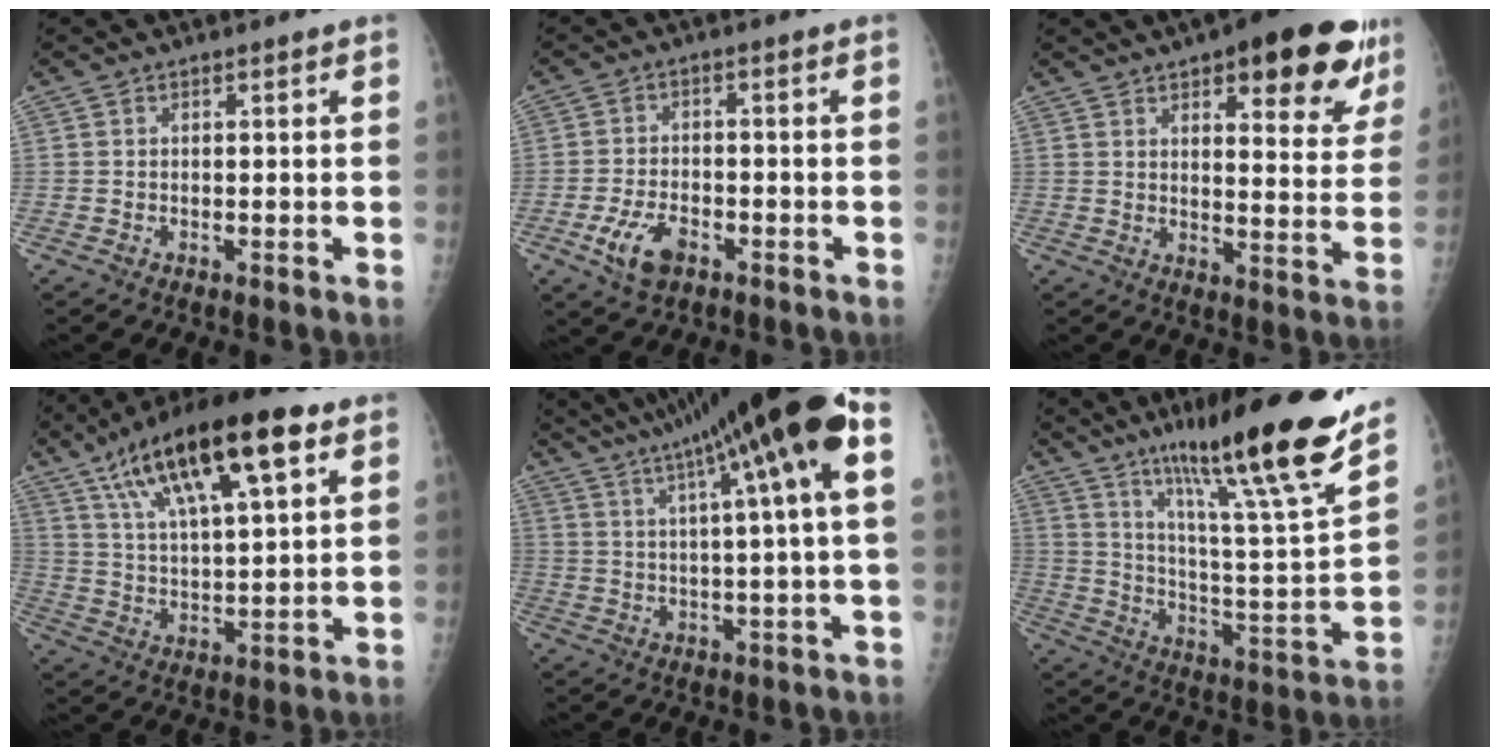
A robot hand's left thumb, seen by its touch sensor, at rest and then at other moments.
{"total": 6.6, "force": [-3.3, 3.5, 4.4], "torque": [-0.087, 0.015, -0.056]}
{"total": 19.9, "force": [11.2, 7.0, 14.8], "torque": [-0.149, -0.037, 0.146]}
{"total": 21.2, "force": [11.0, 6.5, 16.9], "torque": [-0.274, -0.013, 0.189]}
{"total": 21.6, "force": [10.4, 0.9, 18.9], "torque": [-0.304, 0.029, 0.149]}
{"total": 24.9, "force": [17.5, 1.6, 17.6], "torque": [-0.257, -0.077, 0.283]}